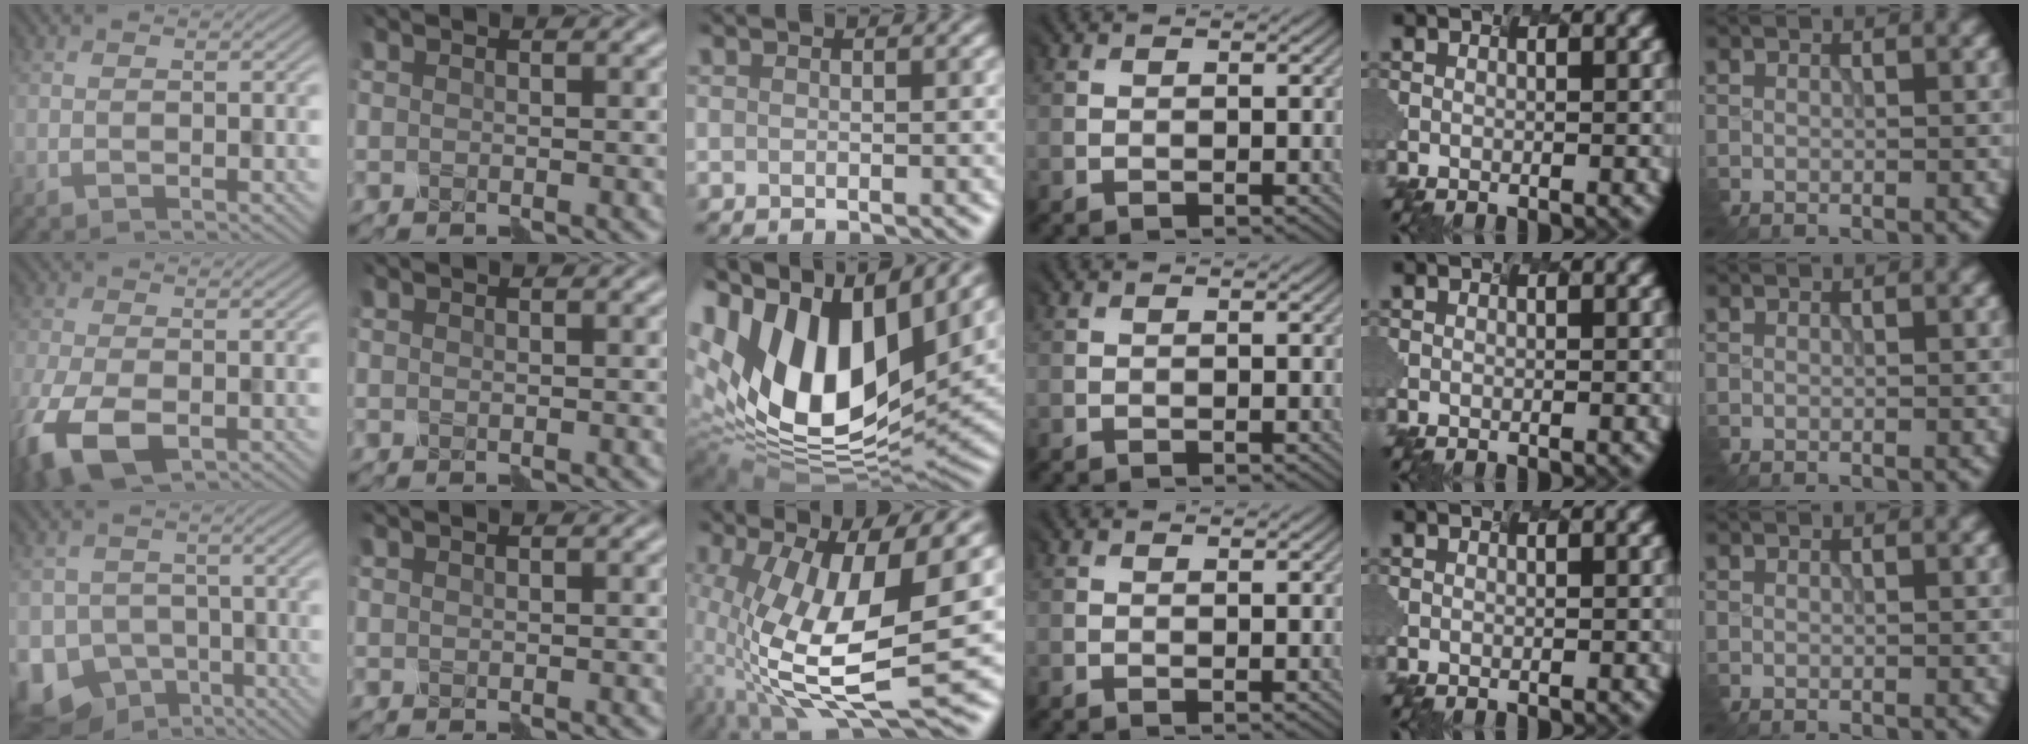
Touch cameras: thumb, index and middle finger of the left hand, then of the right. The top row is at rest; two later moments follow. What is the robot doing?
{"motion": "disassemble", "object": "velcro strap"}